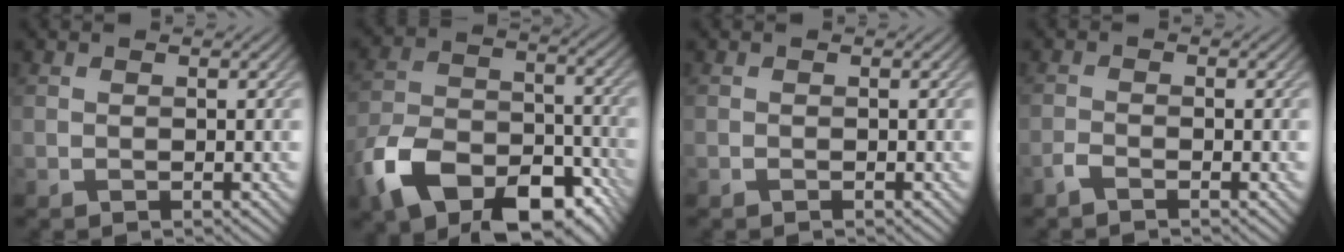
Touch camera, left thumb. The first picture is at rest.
{"total": 15.4, "force": [-9.3, 8.8, 8.5], "torque": [-0.201, -0.039, -0.162]}
{"total": 0.0}
{"total": 1.3, "force": [-1.1, 0.0, 0.6], "torque": [-0.016, 0.002, -0.030]}